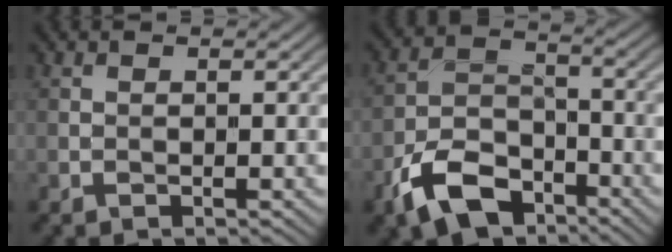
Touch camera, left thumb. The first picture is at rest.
{"total": 9.2, "force": [-5.8, 5.0, 5.1], "torque": [-0.109, -0.009, -0.123]}